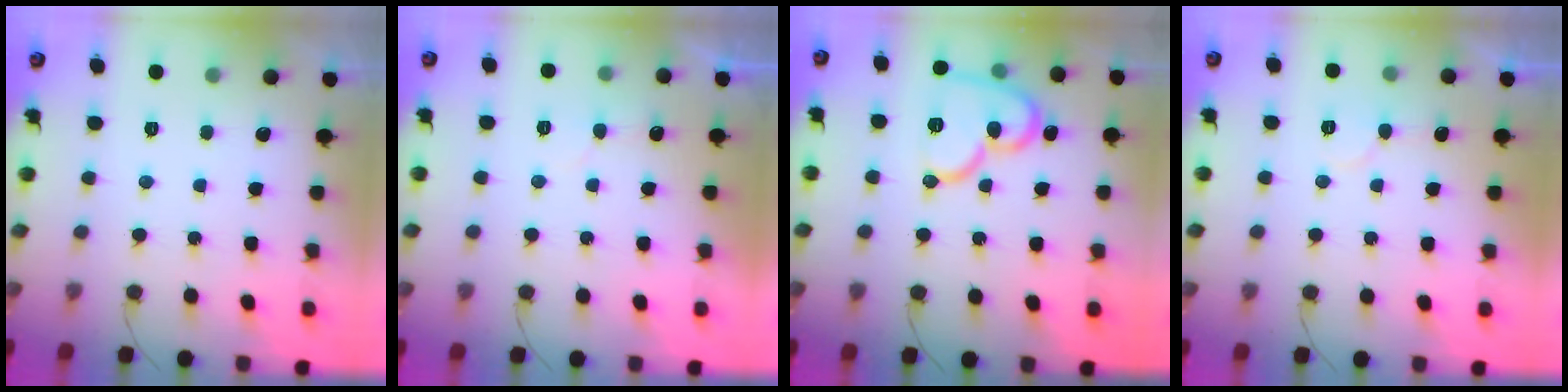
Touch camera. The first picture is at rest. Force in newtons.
{"total": 5.9, "press": 5.9, "slide": 0.3}
{"total": 15.7, "press": 15.6, "slide": 1.6}
{"total": 6.9, "press": 6.9, "slide": 0.5}